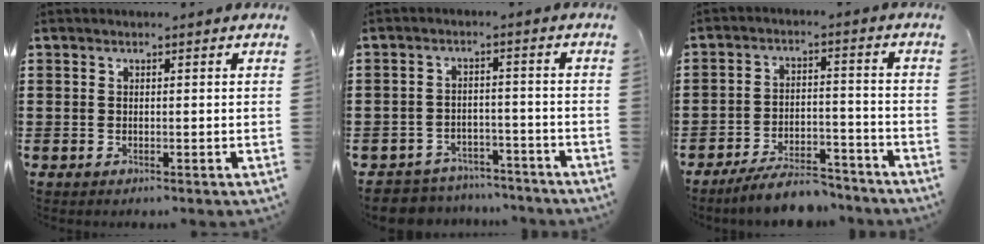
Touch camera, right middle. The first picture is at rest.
{"total": 4.6, "force": [-4.5, 0.6, -0.2], "torque": [-0.008, 0.005, -0.096]}
{"total": 7.0, "force": [-6.4, 1.0, 2.6], "torque": [-0.039, 0.007, -0.118]}